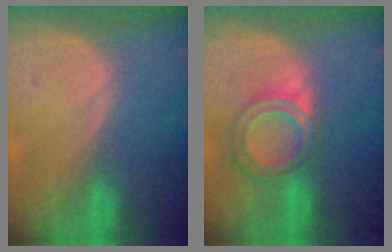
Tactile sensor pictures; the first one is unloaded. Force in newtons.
{"total": 6.4, "press": 5.8, "slide": 2.8}